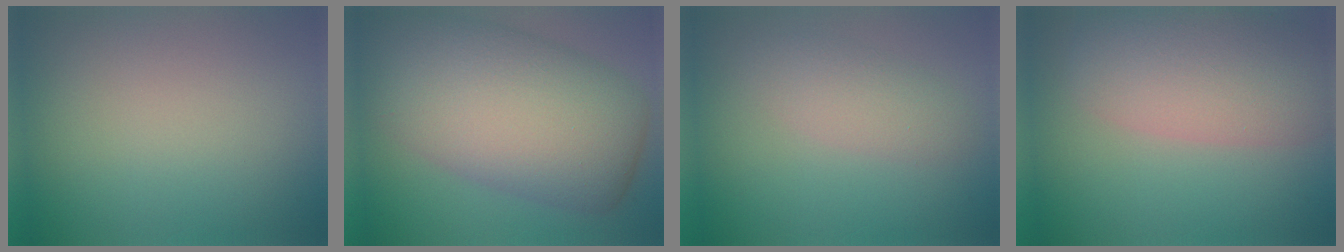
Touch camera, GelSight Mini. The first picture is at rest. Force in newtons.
{"total": 12.1, "press": 12.1, "slide": 0.4}
{"total": 2.4, "press": 2.4, "slide": 0.2}
{"total": 7.6, "press": 7.6, "slide": 0.4}